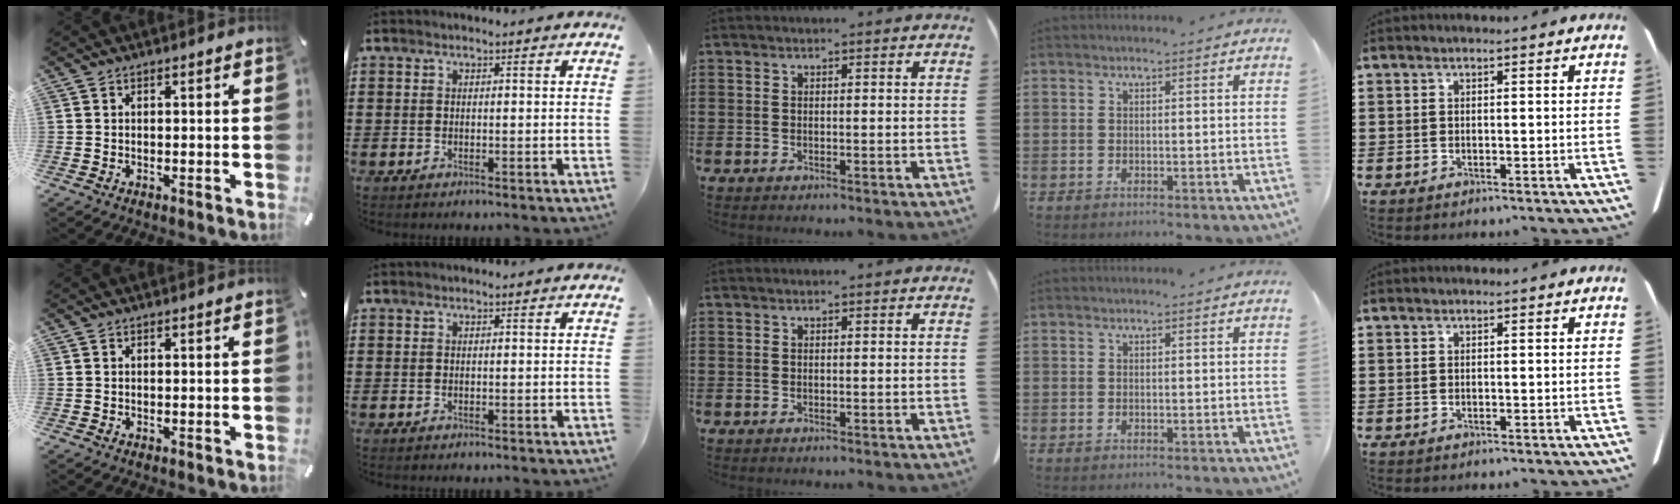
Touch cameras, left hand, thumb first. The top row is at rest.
{}